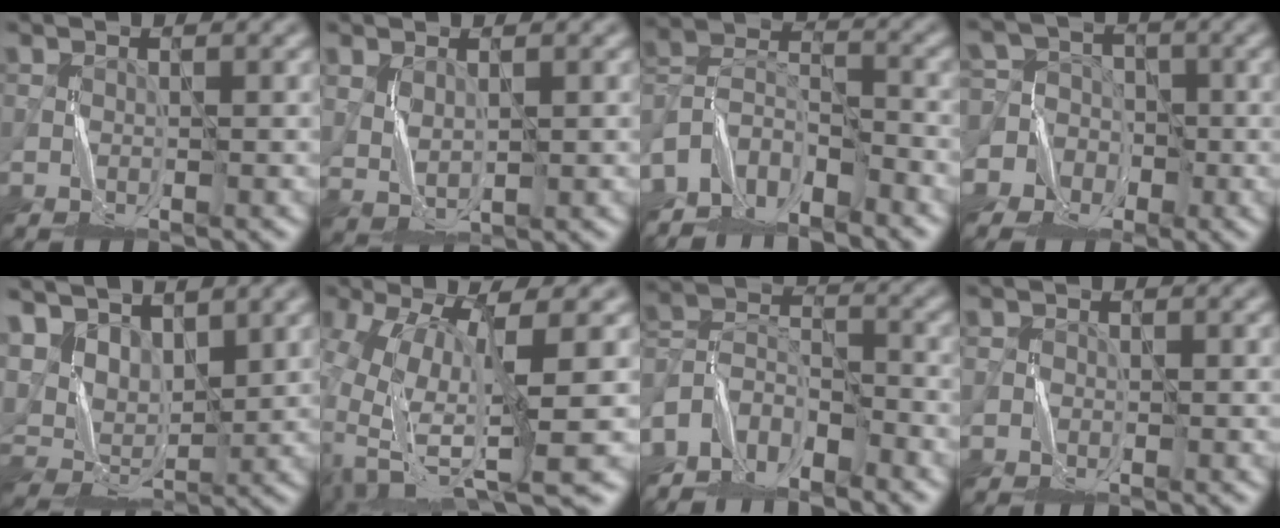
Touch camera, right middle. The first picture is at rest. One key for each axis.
{"total": 2.0, "fx": 0.8, "fy": 1.2, "fz": 1.4, "tx": -0.038, "ty": -0.003, "tz": 0.024}
{"total": 6.9, "fx": -6.1, "fy": 2.6, "fz": 1.9, "tx": -0.039, "ty": -0.005, "tz": -0.128}
{"total": 7.4, "fx": -2.3, "fy": 7.0, "fz": 1.3, "tx": -0.027, "ty": 0.034, "tz": -0.090}
{"total": 6.2, "fx": 4.4, "fy": 3.3, "fz": 2.9, "tx": -0.076, "ty": 0.008, "tz": 0.072}
{"total": 9.3, "fx": -2.1, "fy": 2.6, "fz": 8.6, "tx": -0.178, "ty": -0.011, "tz": -0.035}
{"total": 6.3, "fx": -5.5, "fy": 2.7, "fz": 1.4, "tx": -0.029, "ty": -0.003, "tz": -0.120}
{"total": 0.9, "fx": -0.4, "fy": 0.8, "fz": -0.1, "tx": 0.002, "ty": 0.003, "tz": -0.010}